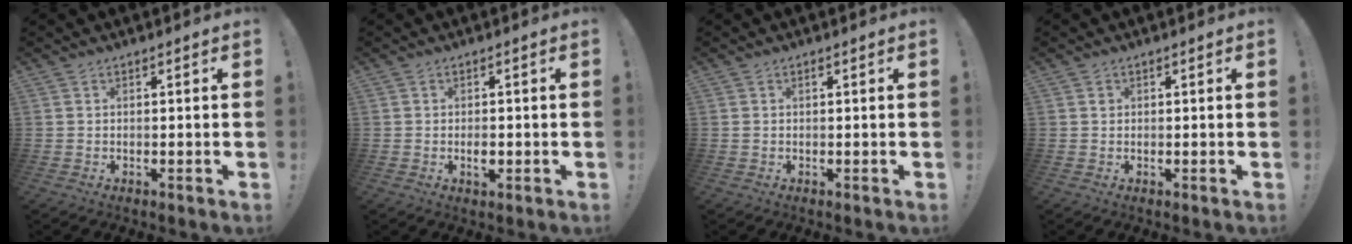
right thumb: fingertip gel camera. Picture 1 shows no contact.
{"total": 2.4, "force": [-0.8, 1.3, 1.9], "torque": [-0.019, 0.000, -0.016]}
{"total": 0.6, "force": [0.4, 0.3, 0.3], "torque": [-0.013, 0.004, 0.008]}
{"total": 0.7, "force": [0.1, 0.7, 0.1], "torque": [-0.002, 0.003, 0.002]}